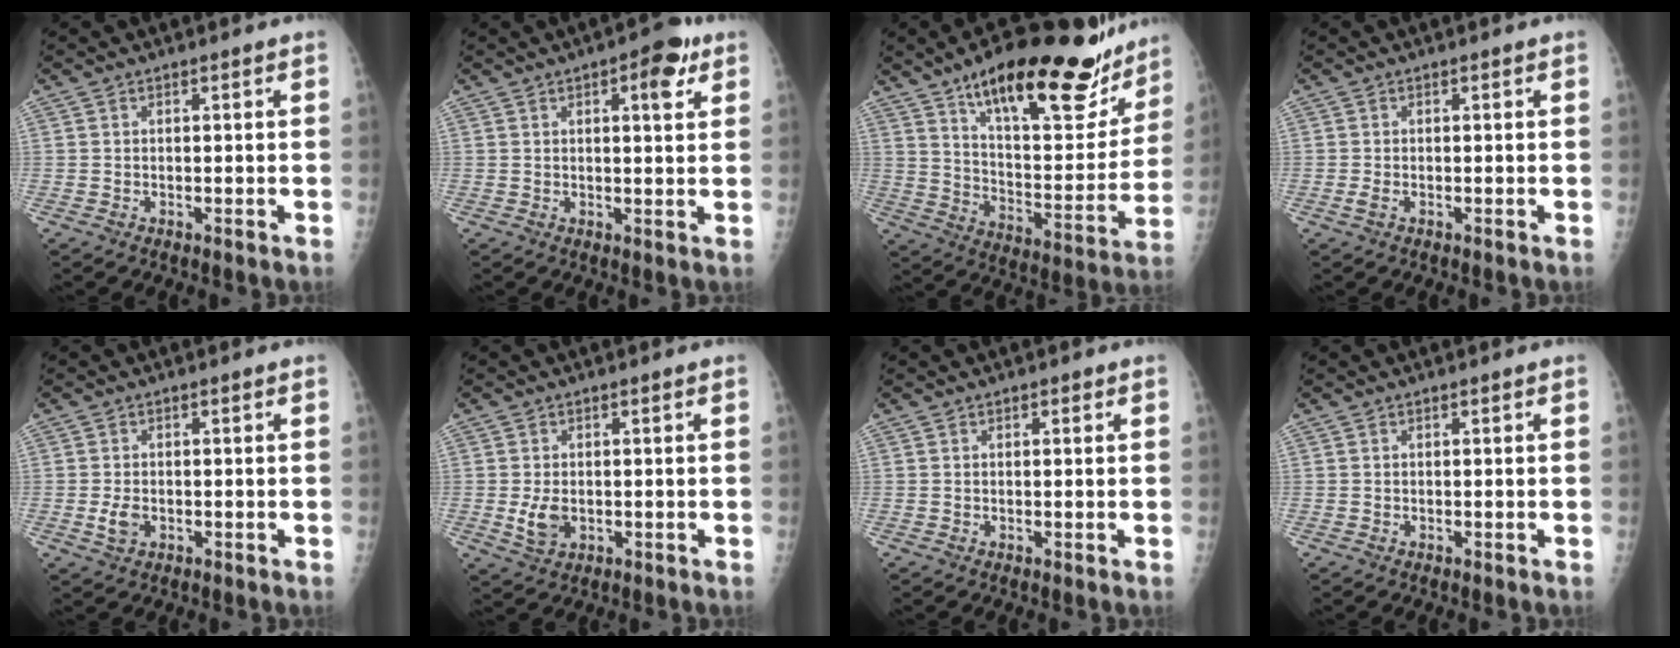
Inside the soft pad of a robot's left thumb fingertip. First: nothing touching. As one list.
[{"total": 6.5, "force": [3.1, 2.4, 5.2], "torque": [-0.053, -0.007, 0.033]}, {"total": 27.8, "force": [19.1, 9.3, 17.9], "torque": [-0.222, -0.070, 0.291]}, {"total": 1.3, "force": [-0.2, 0.6, 1.1], "torque": [-0.028, 0.004, -0.003]}, {"total": 2.7, "force": [-0.6, 1.8, 2.0], "torque": [-0.038, -0.001, -0.010]}, {"total": 4.0, "force": [-0.4, 2.6, 3.0], "torque": [-0.055, -0.005, -0.001]}, {"total": 0.8, "force": [0.4, 0.4, 0.5], "torque": [-0.004, 0.000, 0.003]}, {"total": 0.0}]